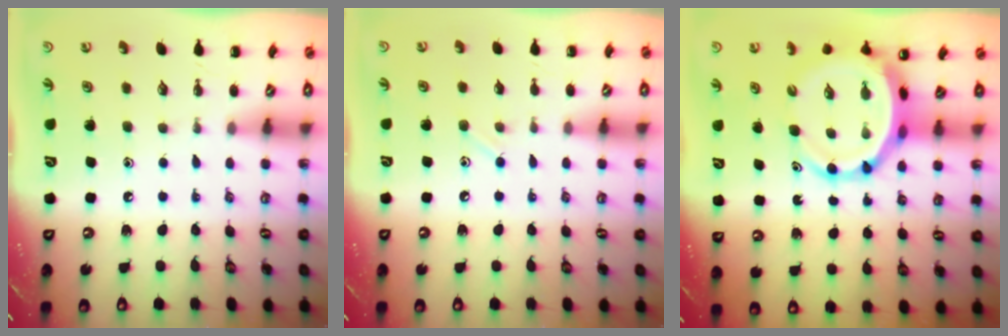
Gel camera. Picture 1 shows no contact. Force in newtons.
{"total": 4.0, "press": 3.8, "slide": 1.2}
{"total": 8.4, "press": 8.0, "slide": 2.7}